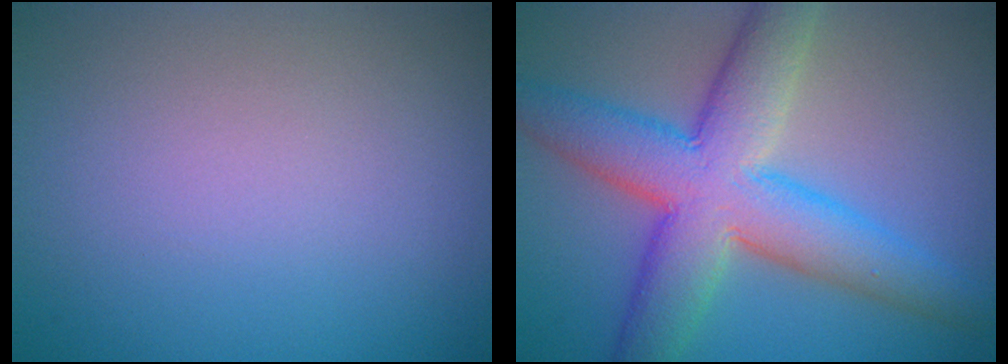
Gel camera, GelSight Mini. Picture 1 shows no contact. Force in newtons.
{"total": 9.3, "press": 9.3, "slide": 0.2}